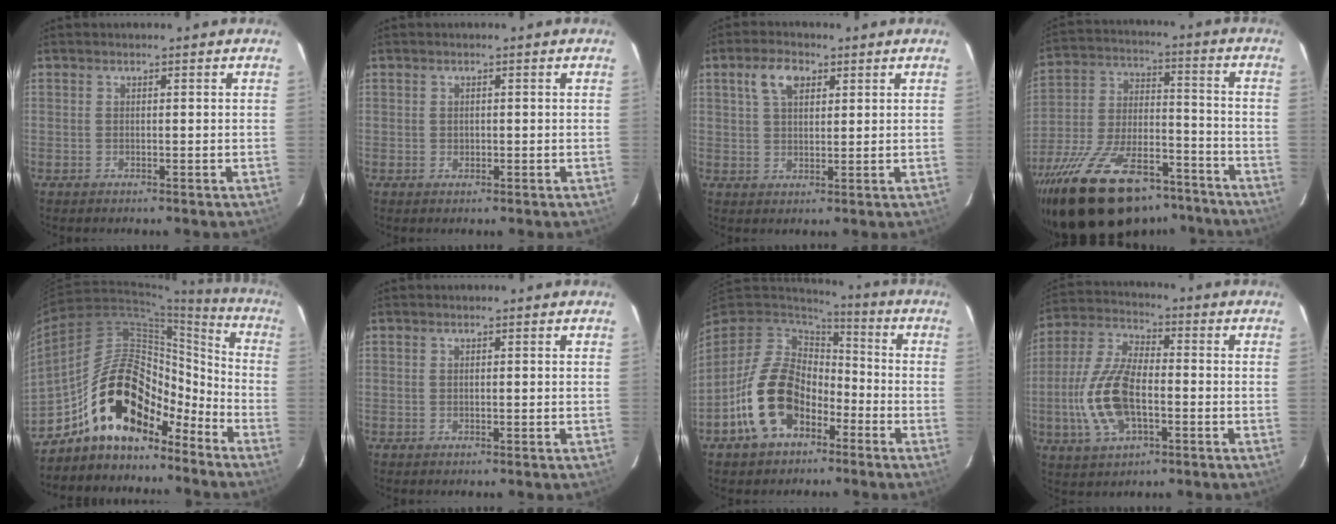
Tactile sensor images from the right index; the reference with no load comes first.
{"total": 0.9, "force": [0.0, 0.8, 0.3], "torque": [-0.002, 0.001, 0.000]}
{"total": 5.5, "force": [2.6, 2.8, 3.9], "torque": [-0.074, 0.013, 0.047]}
{"total": 26.8, "force": [-19.5, 11.1, 14.5], "torque": [-0.280, -0.011, -0.296]}
{"total": 17.8, "force": [-12.8, 8.7, 8.9], "torque": [-0.146, 0.037, -0.208]}
{"total": 0.0}
{"total": 15.3, "force": [-6.4, 10.6, 8.9], "torque": [-0.195, 0.016, -0.098]}
{"total": 14.4, "force": [-3.2, 7.0, 12.2], "torque": [-0.267, 0.004, -0.060]}